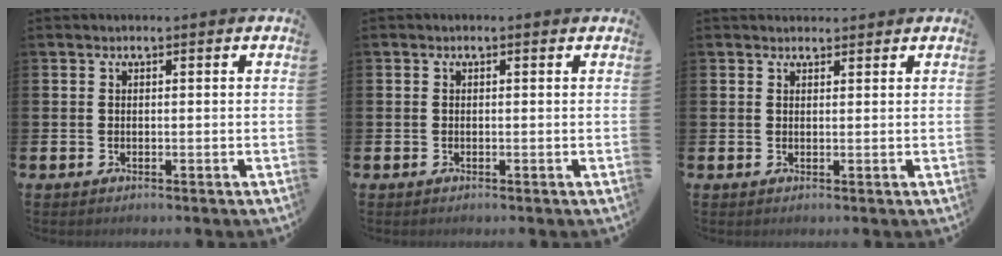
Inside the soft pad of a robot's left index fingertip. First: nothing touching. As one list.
[{"total": 0.0}, {"total": 1.5, "force": [1.4, 0.5, 0.0], "torque": [0.006, -0.001, 0.025]}]